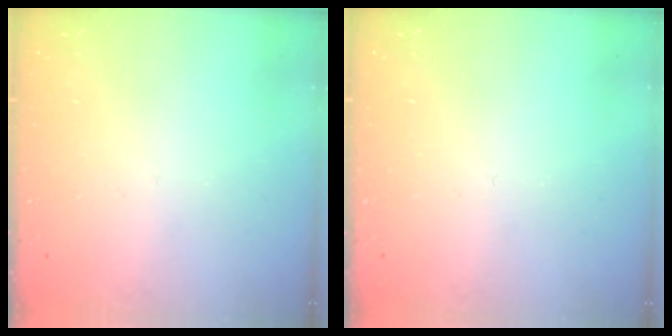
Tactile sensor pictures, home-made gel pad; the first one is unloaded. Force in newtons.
{"total": 0.0}